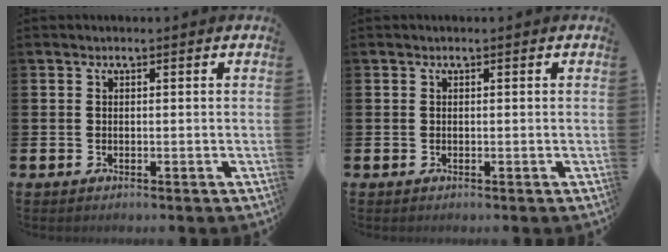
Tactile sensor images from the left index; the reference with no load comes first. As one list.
[{"total": 0.0}]